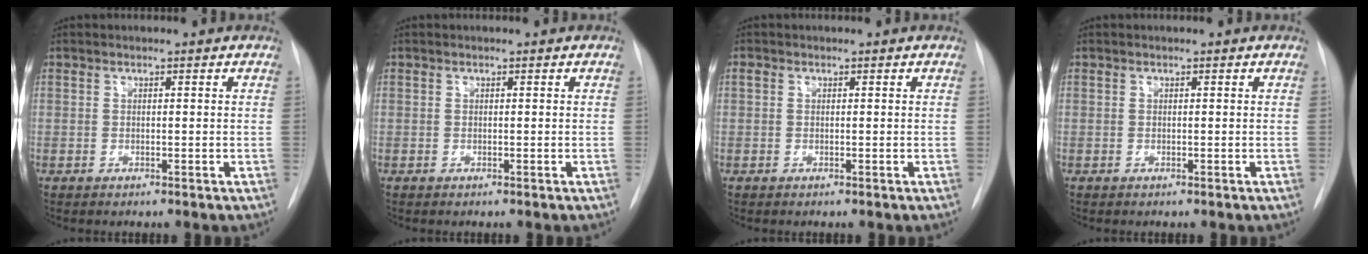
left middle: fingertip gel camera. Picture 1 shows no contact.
{"total": 0.0}
{"total": 0.5, "force": [0.2, 0.4, 0.2], "torque": [-0.005, 0.009, 0.003]}
{"total": 0.0}